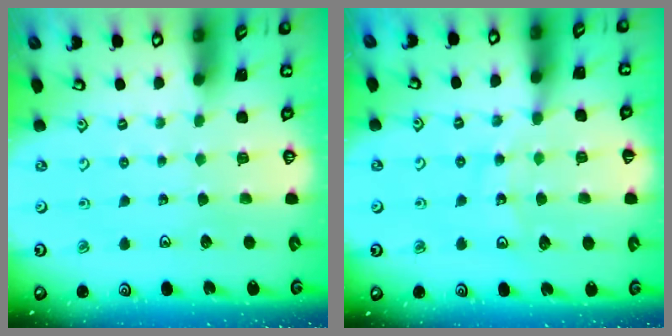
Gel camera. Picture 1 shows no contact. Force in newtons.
{"total": 13.1, "press": 12.6, "slide": 3.7}